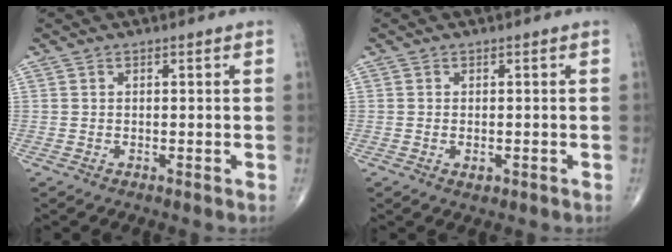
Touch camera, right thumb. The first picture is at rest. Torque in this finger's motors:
{"motor_torque": [-0.52, -0.14, -0.43, -0.02, 0.04]}